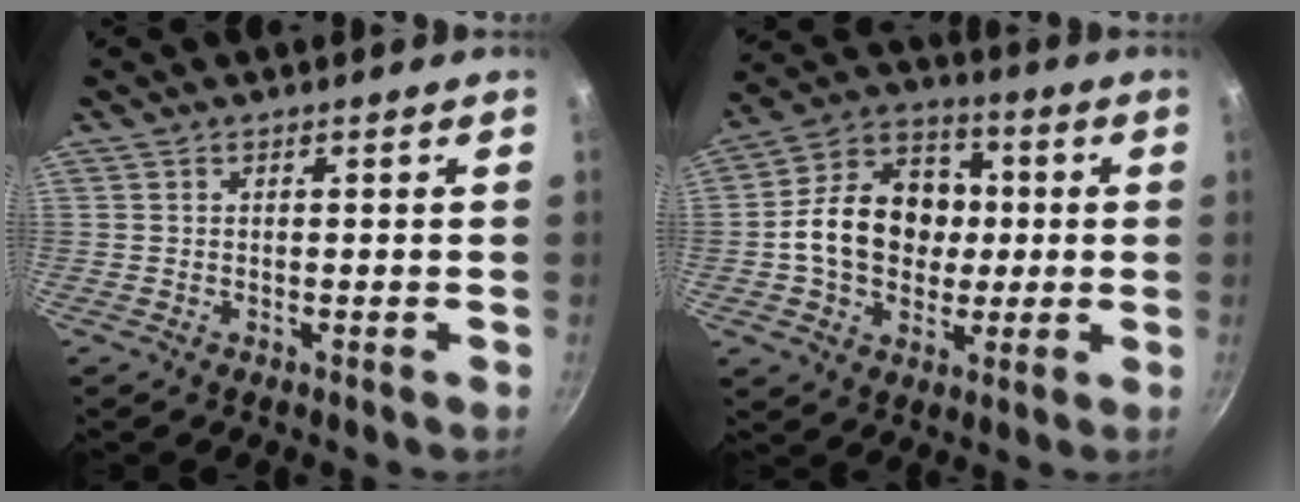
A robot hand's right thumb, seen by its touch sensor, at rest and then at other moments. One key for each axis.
{"total": 16.9, "fx": 0.0, "fy": 13.2, "fz": 10.5, "tx": -0.141, "ty": 0.028, "tz": -0.010}